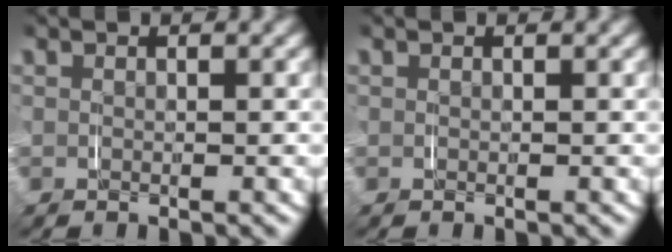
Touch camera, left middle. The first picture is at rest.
{"total": 0.0}